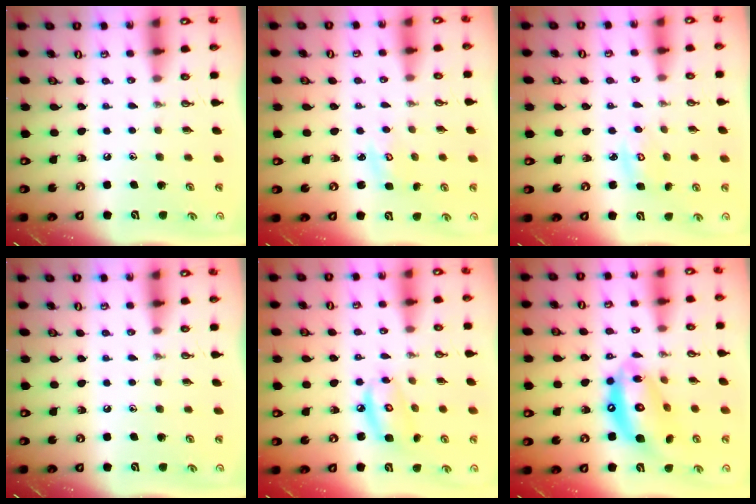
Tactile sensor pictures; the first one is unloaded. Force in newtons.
{"total": 2.7, "press": 2.7, "slide": 0.3}
{"total": 4.0, "press": 4.0, "slide": 0.2}
{"total": 0.0}
{"total": 7.9, "press": 7.9, "slide": 0.6}
{"total": 15.8, "press": 15.7, "slide": 1.7}